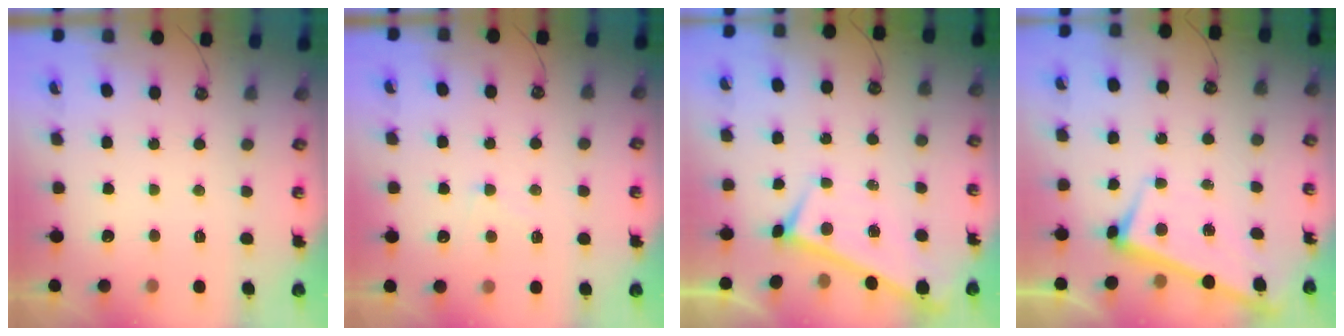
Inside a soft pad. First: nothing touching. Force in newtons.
{"total": 0.8, "press": 0.3, "slide": 0.7}
{"total": 0.0}
{"total": 2.8, "press": 2.8, "slide": 0.5}